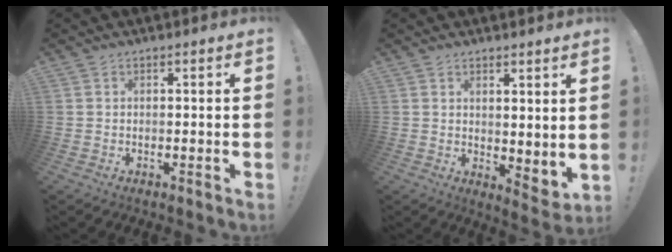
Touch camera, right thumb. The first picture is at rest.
{"total": 4.2, "force": [3.4, 1.8, 1.7], "torque": [-0.017, -0.037, 0.065]}